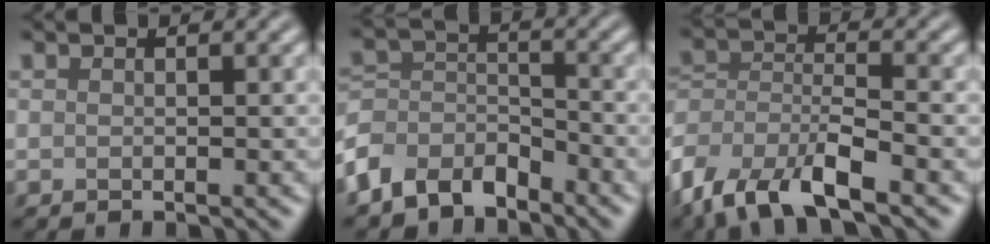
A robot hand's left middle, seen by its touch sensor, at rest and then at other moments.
{"total": 5.6, "force": [-4.3, 3.1, 1.9], "torque": [-0.034, -0.001, -0.094]}
{"total": 8.6, "force": [-6.0, 3.3, 5.1], "torque": [-0.097, -0.008, -0.125]}